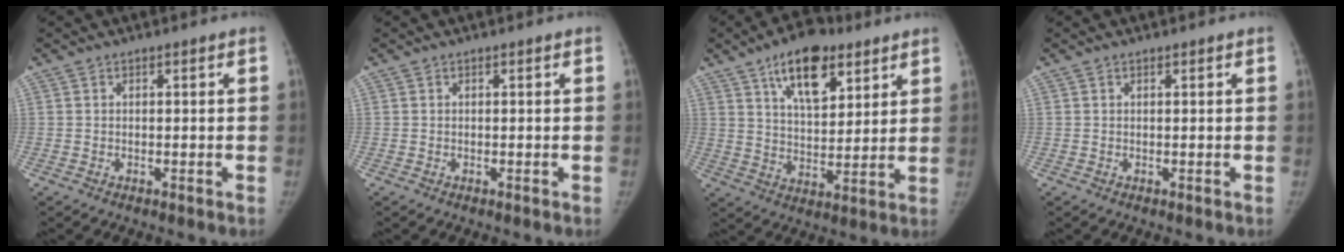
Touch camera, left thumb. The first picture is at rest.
{"total": 0.0}
{"total": 14.0, "force": [8.0, 6.8, 9.3], "torque": [-0.110, -0.032, 0.133]}
{"total": 0.0}